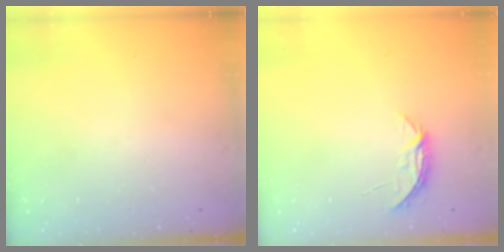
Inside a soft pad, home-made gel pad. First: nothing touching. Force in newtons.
{"total": 4.0, "press": 4.0, "slide": 0.5}